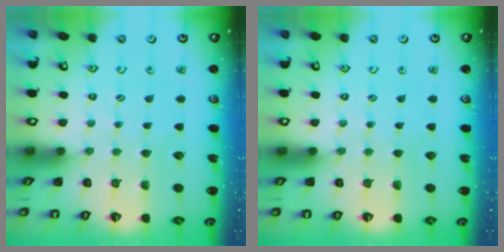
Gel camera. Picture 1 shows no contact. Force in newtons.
{"total": 0.0}